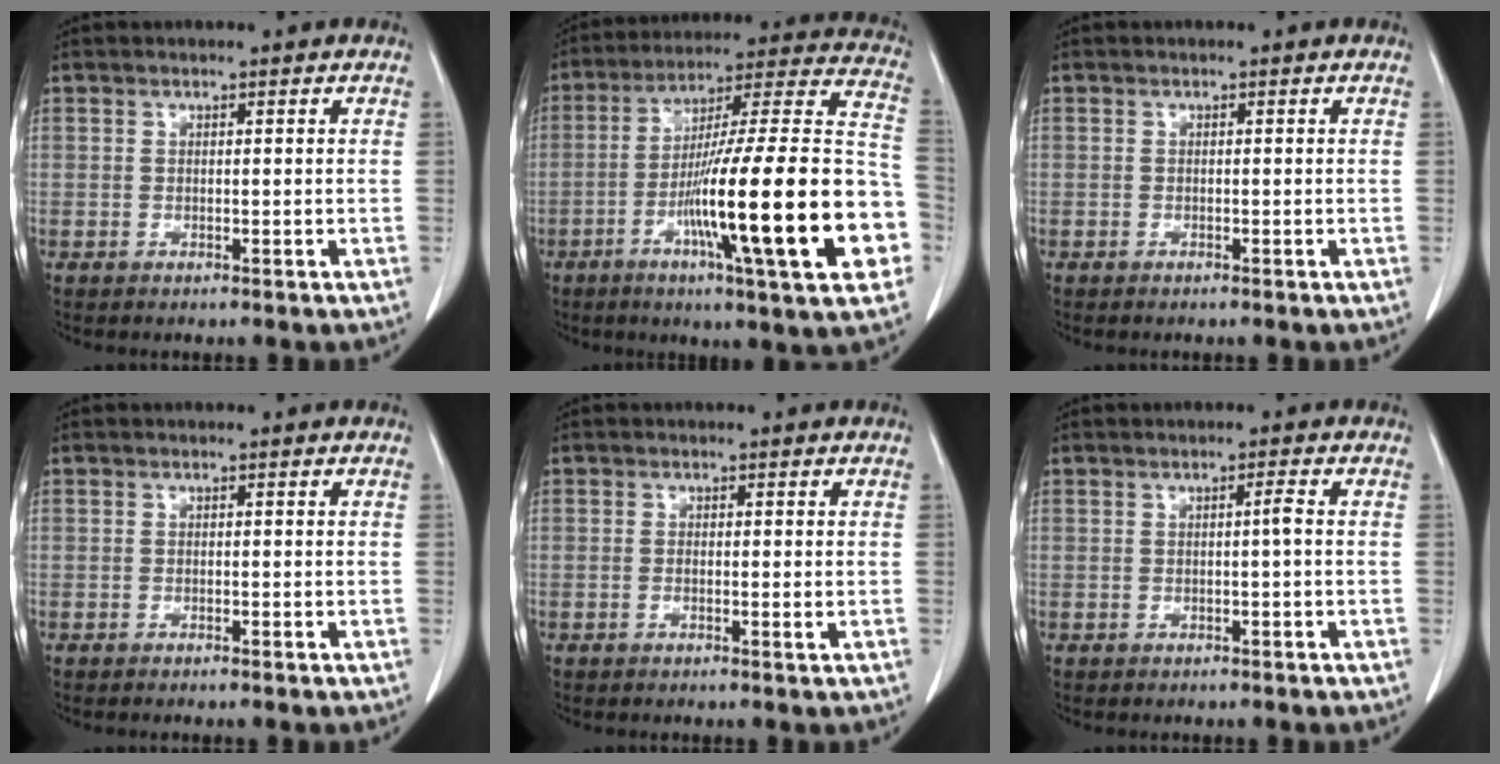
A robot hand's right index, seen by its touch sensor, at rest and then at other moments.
{"total": 28.0, "force": [-8.0, 1.6, 26.8], "torque": [-0.343, -0.004, -0.134]}
{"total": 0.0}
{"total": 0.0}
{"total": 1.1, "force": [-0.1, 0.2, 1.1], "torque": [-0.018, -0.003, -0.002]}
{"total": 1.1, "force": [0.0, -0.2, 1.1], "torque": [-0.018, 0.002, -0.001]}